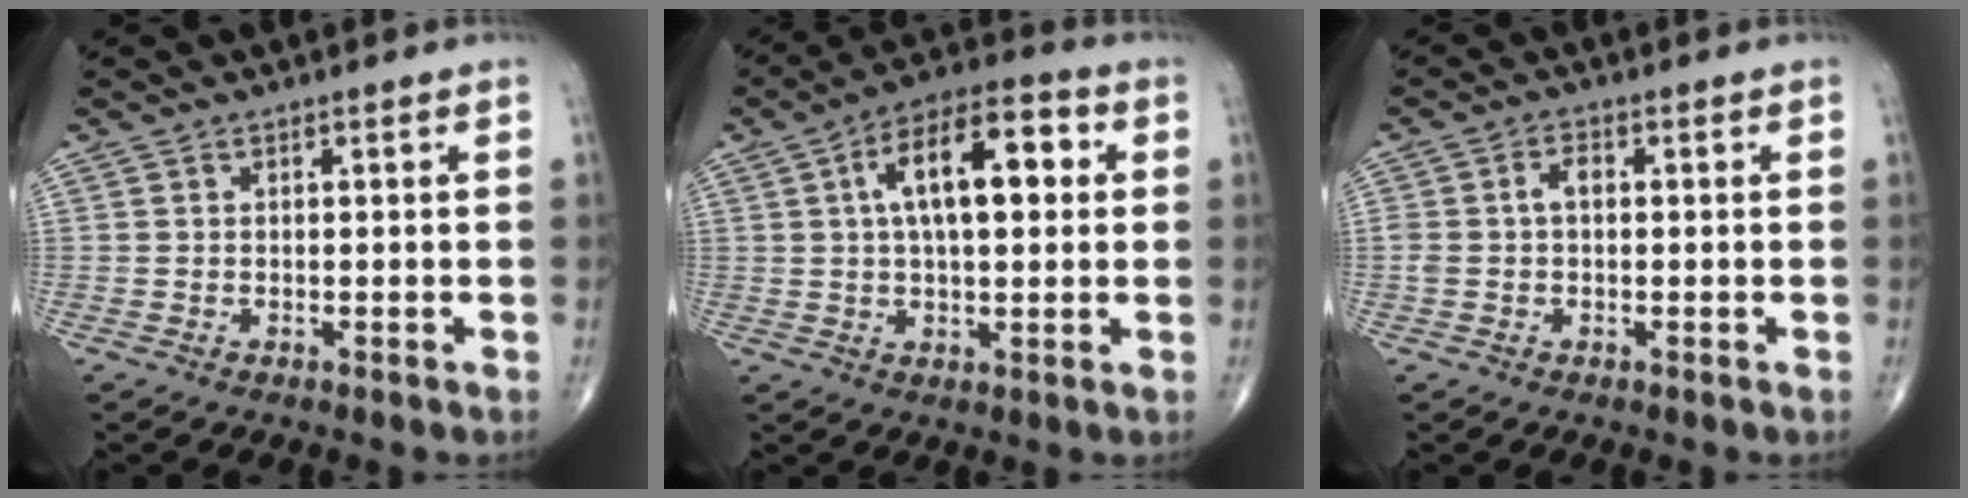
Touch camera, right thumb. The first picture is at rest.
{"total": 14.4, "force": [3.1, 6.5, 12.4], "torque": [-0.187, 0.024, 0.043]}
{"total": 3.2, "force": [0.1, 1.9, 2.5], "torque": [-0.057, 0.014, 0.000]}